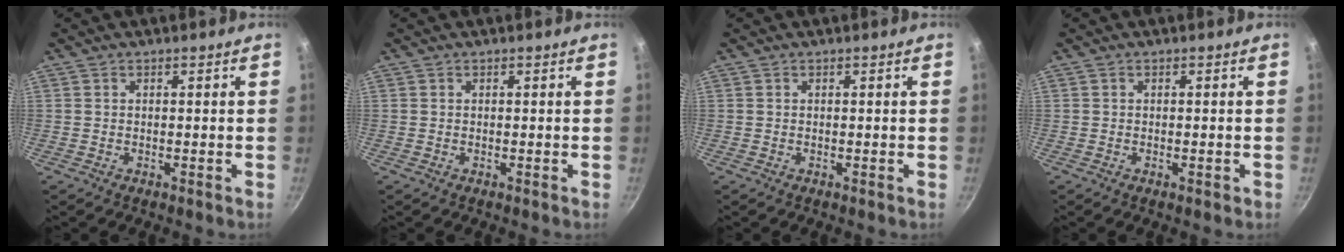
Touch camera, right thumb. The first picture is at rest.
{"total": 0.0}
{"total": 0.0}
{"total": 0.9, "force": [-0.5, 0.3, 0.7], "torque": [-0.010, 0.001, -0.008]}